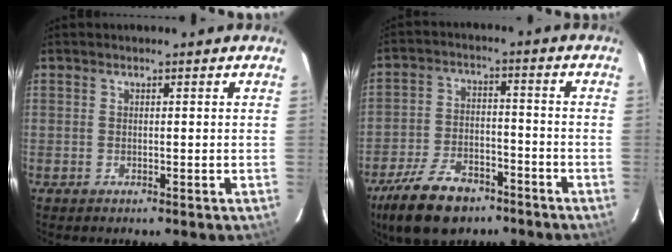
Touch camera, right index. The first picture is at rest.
{"total": 14.5, "force": [-9.9, 7.4, 7.7], "torque": [-0.176, -0.003, -0.165]}